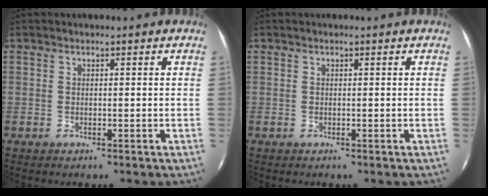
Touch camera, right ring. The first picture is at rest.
{"total": 0.0}